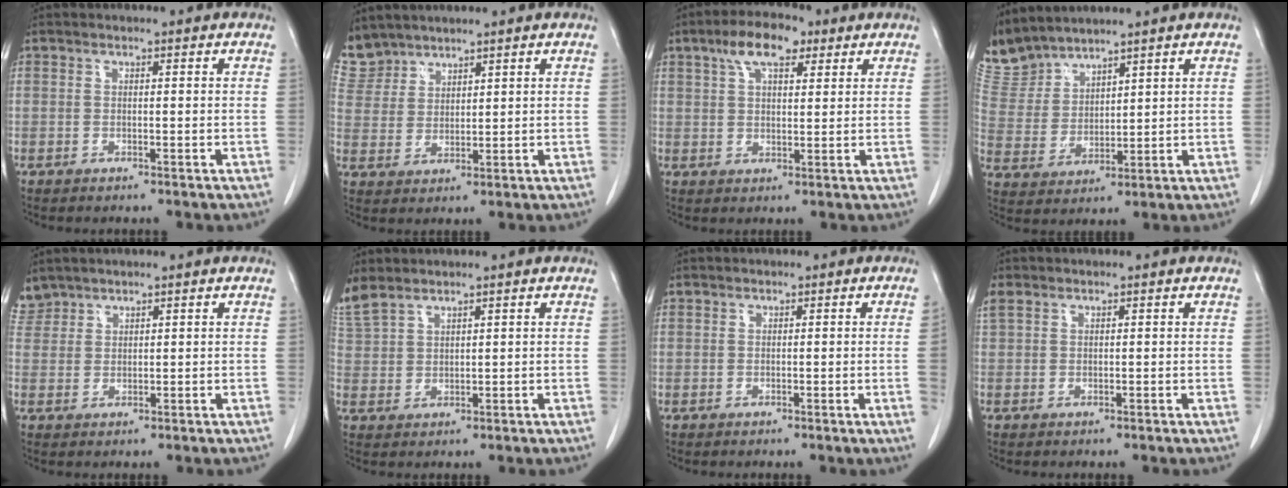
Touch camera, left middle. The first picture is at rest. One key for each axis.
{"total": 5.8, "fx": 5.4, "fy": 2.2, "fz": -0.2, "tx": 0.002, "ty": 0.004, "tz": 0.120}
{"total": 7.3, "fx": 4.2, "fy": 3.0, "fz": 5.2, "tx": -0.097, "ty": 0.020, "tz": 0.071}
{"total": 7.5, "fx": 7.4, "fy": 1.0, "fz": 0.3, "tx": -0.029, "ty": 0.015, "tz": 0.171}
{"total": 3.1, "fx": 2.8, "fy": 1.1, "fz": -0.3, "tx": 0.004, "ty": 0.012, "tz": 0.062}
{"total": 4.9, "fx": 4.5, "fy": 1.3, "fz": 1.4, "tx": -0.047, "ty": 0.012, "tz": 0.105}
{"total": 1.2, "fx": 0.2, "fy": -0.5, "fz": 1.0, "tx": -0.014, "ty": -0.006, "tz": 0.005}
{"total": 1.7, "fx": 1.3, "fy": 0.9, "fz": 0.6, "tx": -0.024, "ty": 0.016, "tz": 0.032}